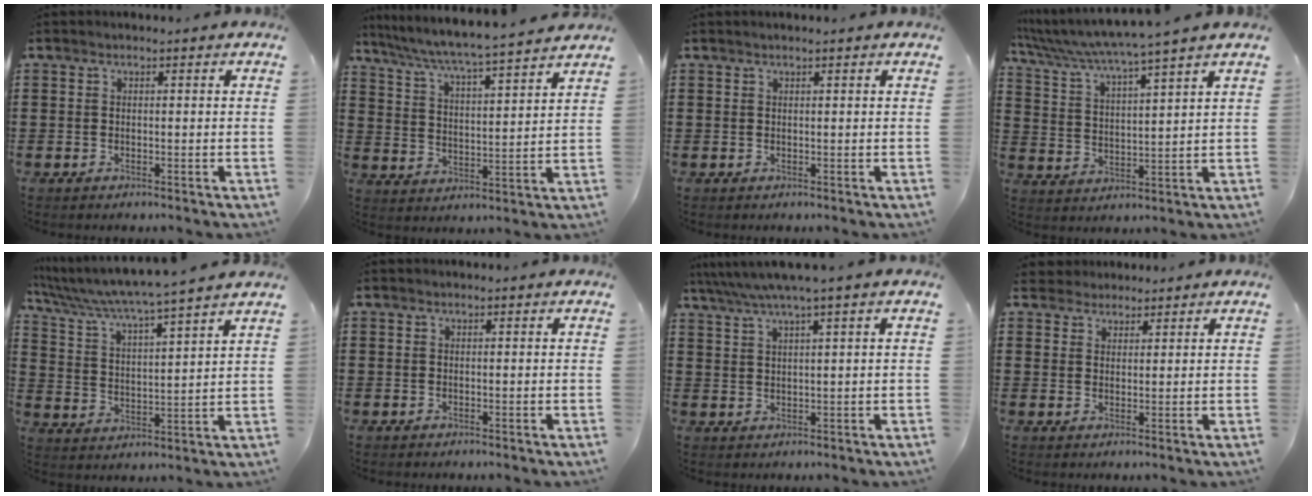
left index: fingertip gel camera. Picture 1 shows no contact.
{"total": 4.8, "force": [4.5, -0.6, 1.8], "torque": [-0.057, -0.036, 0.067]}
{"total": 0.6, "force": [0.4, -0.1, 0.5], "torque": [-0.007, -0.001, 0.008]}
{"total": 4.9, "force": [4.2, -1.3, 2.1], "torque": [-0.061, -0.039, 0.065]}
{"total": 5.3, "force": [4.8, -1.1, 1.9], "torque": [-0.061, -0.041, 0.073]}
{"total": 0.0}
{"total": 3.9, "force": [2.4, -0.4, 3.0], "torque": [-0.064, -0.005, 0.039]}
{"total": 2.5, "force": [2.2, 1.2, -0.4], "torque": [-0.002, 0.006, 0.042]}